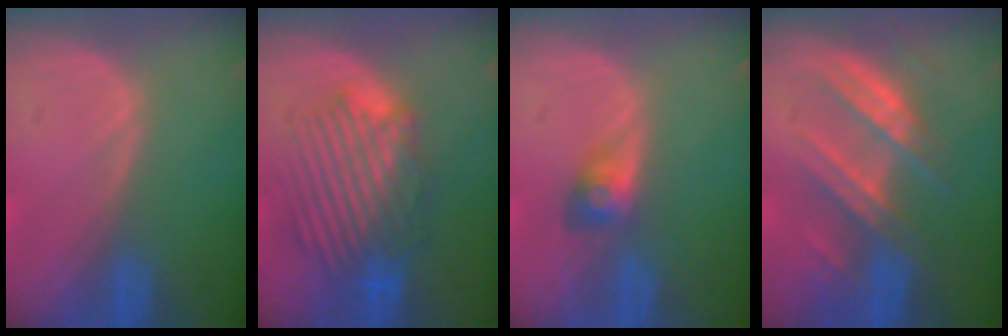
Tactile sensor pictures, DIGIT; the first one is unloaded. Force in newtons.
{"total": 8.5, "press": 8.1, "slide": 2.5}
{"total": 2.8, "press": 2.6, "slide": 1.1}
{"total": 7.5, "press": 7.2, "slide": 1.9}